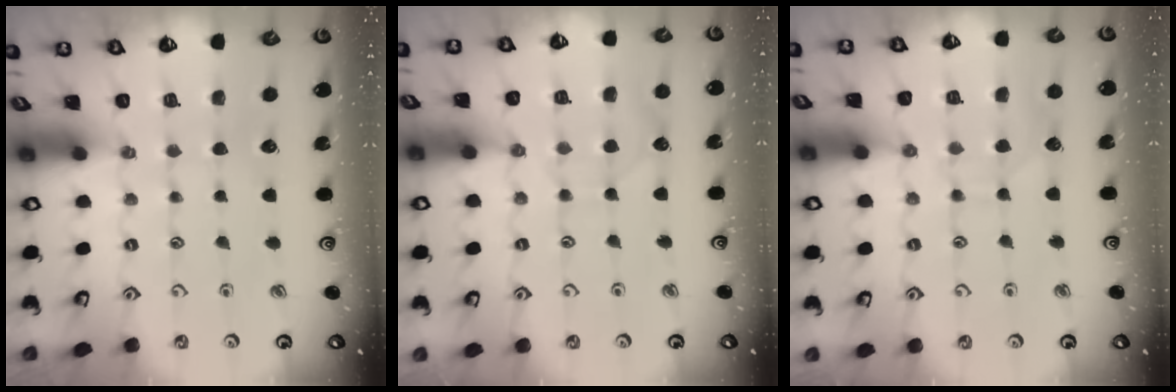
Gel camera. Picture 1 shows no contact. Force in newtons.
{"total": 5.1, "press": 5.1, "slide": 0.5}
{"total": 6.6, "press": 6.5, "slide": 0.5}